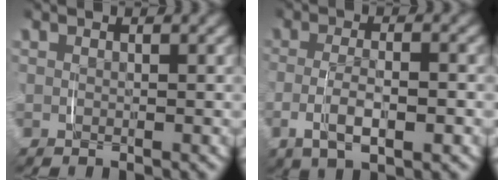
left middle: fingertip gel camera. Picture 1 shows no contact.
{"total": 4.1, "force": [-1.2, 1.8, 3.5], "torque": [-0.064, -0.001, -0.020]}